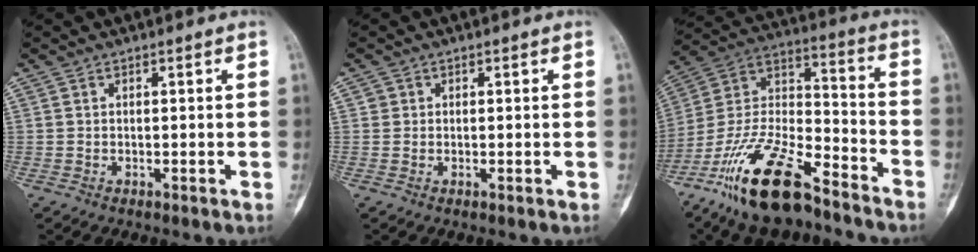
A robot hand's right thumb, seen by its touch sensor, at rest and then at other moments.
{"total": 1.0, "force": [0.2, 1.0, 0.1], "torque": [0.009, 0.003, 0.002]}
{"total": 21.3, "force": [-14.6, 7.6, 13.4], "torque": [-0.274, 0.070, -0.270]}